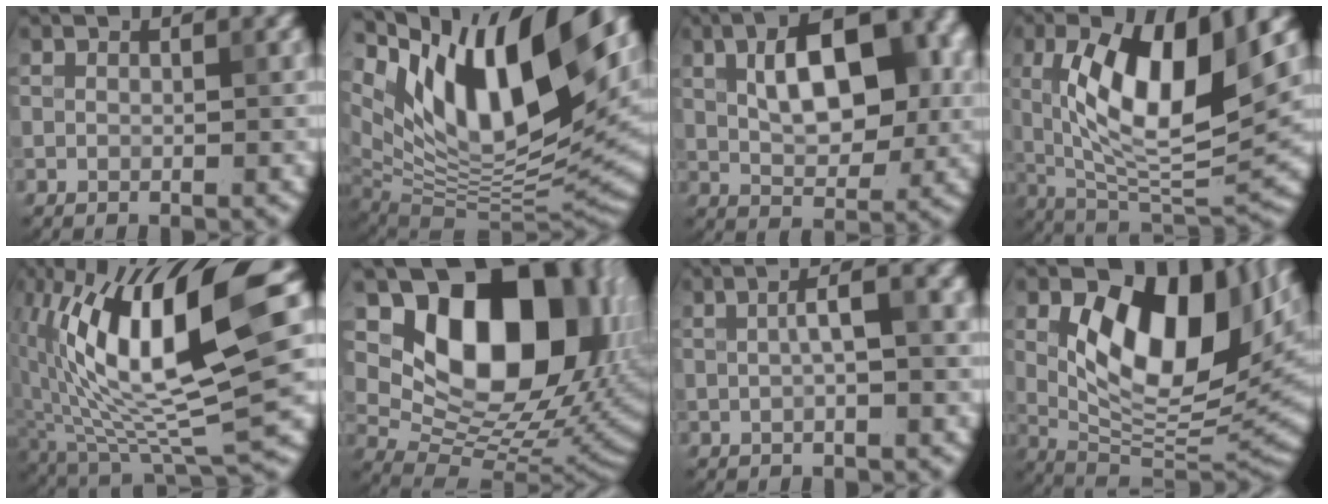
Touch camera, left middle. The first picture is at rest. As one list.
[{"total": 16.5, "force": [7.3, 7.5, 12.8], "torque": [-0.217, 0.024, 0.130]}, {"total": 8.6, "force": [1.2, 4.5, 7.2], "torque": [-0.103, 0.019, 0.021]}, {"total": 10.5, "force": [2.0, 3.7, 9.6], "torque": [-0.160, -0.008, 0.039]}, {"total": 13.2, "force": [2.0, 4.0, 12.4], "torque": [-0.221, 0.010, 0.040]}, {"total": 17.0, "force": [5.0, 10.9, 12.1], "torque": [-0.162, 0.006, 0.097]}, {"total": 3.3, "force": [0.0, 0.9, 3.2], "torque": [-0.057, 0.016, 0.003]}, {"total": 12.7, "force": [3.2, 6.6, 10.4], "torque": [-0.152, -0.010, 0.065]}]